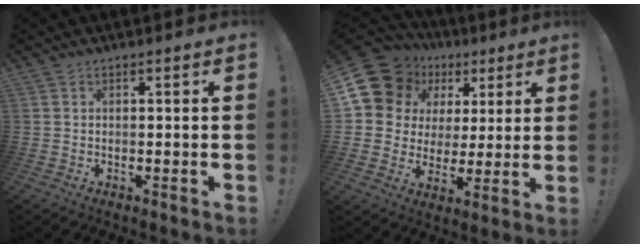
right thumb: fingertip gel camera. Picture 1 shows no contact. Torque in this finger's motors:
{"motor_torque": [1.77, 1.65, 0.50, -0.08, 0.28]}